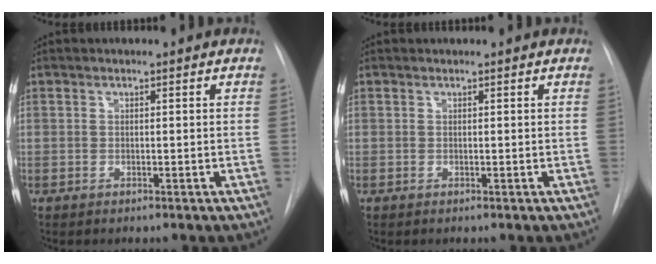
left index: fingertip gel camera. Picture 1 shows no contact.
{"total": 0.0}